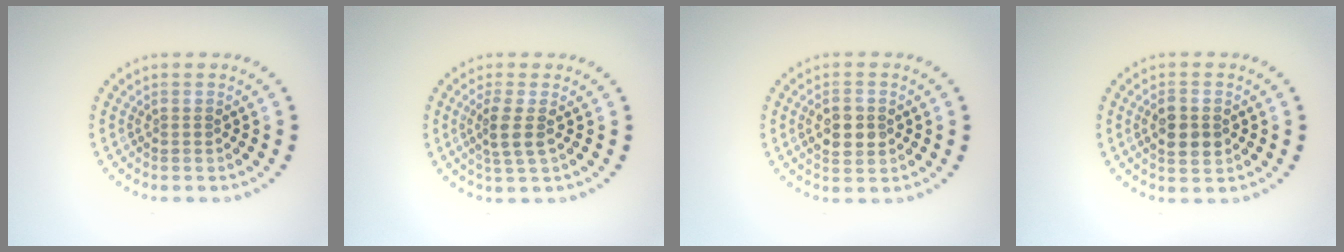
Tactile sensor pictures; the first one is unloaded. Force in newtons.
{"total": 2.4, "press": 1.9, "slide": 1.4}
{"total": 2.6, "press": 2.6, "slide": 0.2}
{"total": 3.0, "press": 3.0, "slide": 0.1}